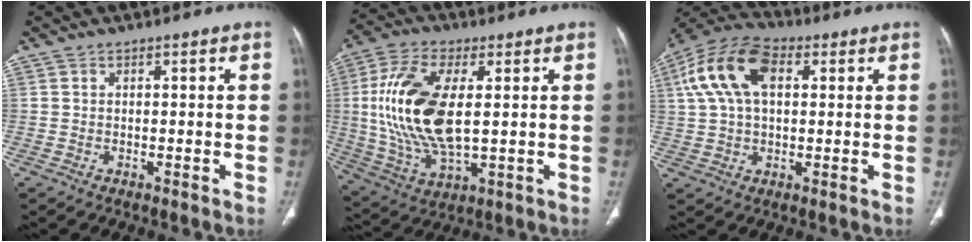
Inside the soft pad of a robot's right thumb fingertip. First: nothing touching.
{"total": 18.6, "force": [2.0, 8.7, 16.3], "torque": [-0.339, -0.007, 0.043]}
{"total": 14.2, "force": [3.9, 8.3, 10.8], "torque": [-0.214, 0.026, 0.068]}